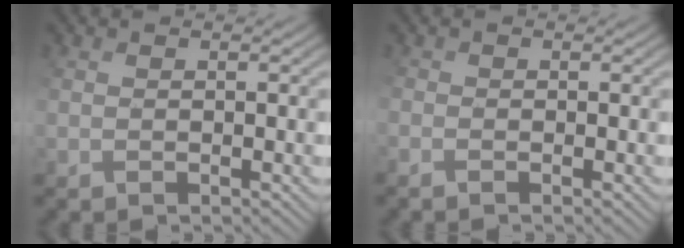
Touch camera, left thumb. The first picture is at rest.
{"total": 1.1, "force": [-0.8, 0.4, 0.7], "torque": [-0.020, -0.006, -0.021]}